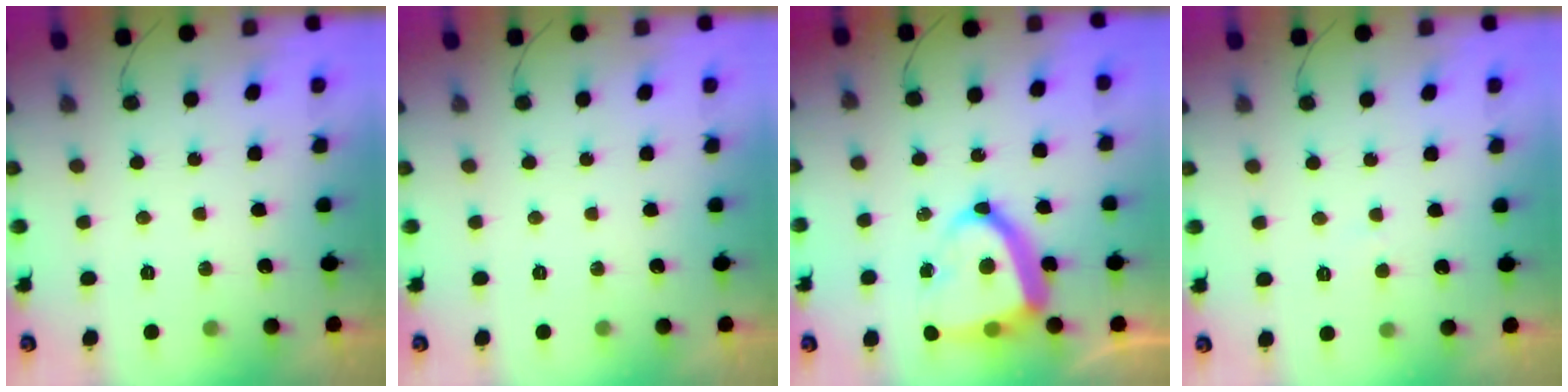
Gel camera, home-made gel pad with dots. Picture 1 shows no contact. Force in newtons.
{"total": 0.0}
{"total": 16.9, "press": 16.8, "slide": 1.9}
{"total": 2.4, "press": 2.4, "slide": 0.2}